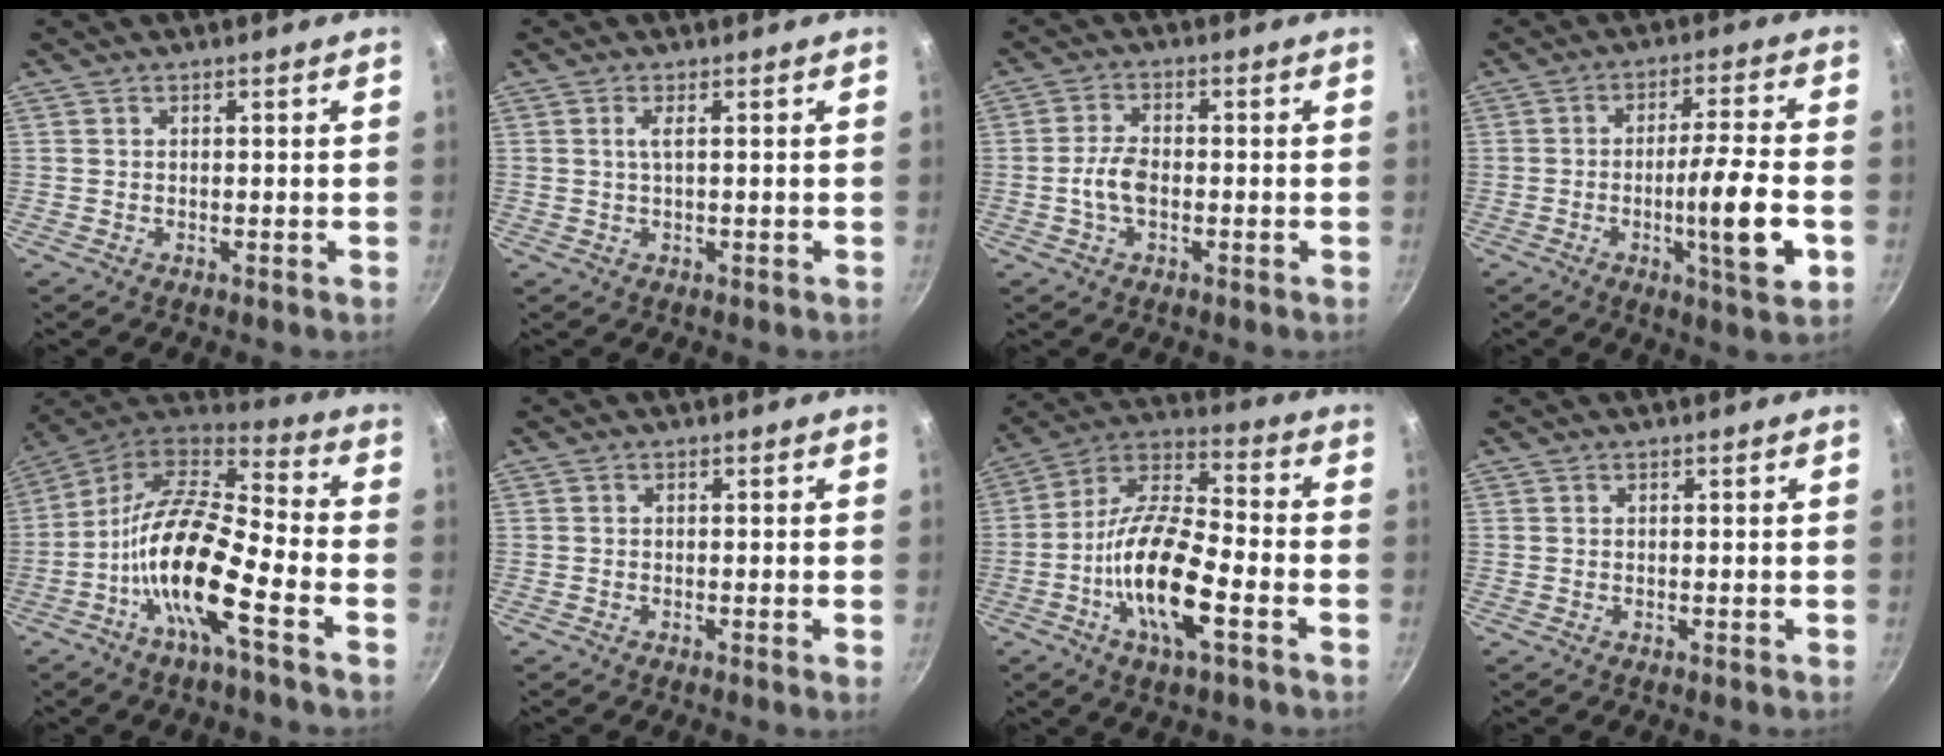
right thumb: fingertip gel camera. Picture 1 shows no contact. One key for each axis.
{"total": 1.7, "fx": 0.4, "fy": 0.2, "fz": 1.6, "tx": -0.036, "ty": 0.001, "tz": 0.010}
{"total": 5.0, "fx": -1.0, "fy": 2.8, "fz": 4.0, "tx": -0.078, "ty": 0.016, "tz": -0.024}
{"total": 12.2, "fx": -3.3, "fy": 1.3, "fz": 11.7, "tx": -0.182, "ty": 0.014, "tz": -0.054}
{"total": 18.9, "fx": -7.1, "fy": 5.3, "fz": 16.7, "tx": -0.303, "ty": 0.052, "tz": -0.153}
{"total": 0.9, "fx": -0.3, "fy": -0.2, "fz": 0.9, "tx": -0.015, "ty": -0.001, "tz": -0.008}
{"total": 17.1, "fx": -5.6, "fy": 6.0, "fz": 15.0, "tx": -0.276, "ty": 0.033, "tz": -0.123}
{"total": 0.0}